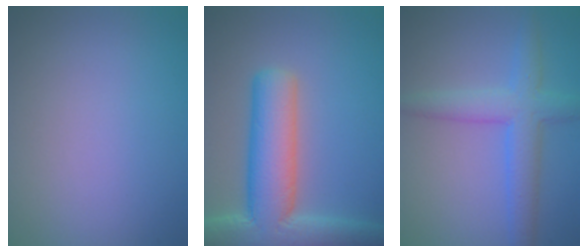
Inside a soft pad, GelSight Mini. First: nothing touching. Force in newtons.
{"total": 11.0, "press": 10.9, "slide": 0.7}
{"total": 4.5, "press": 4.5, "slide": 0.1}